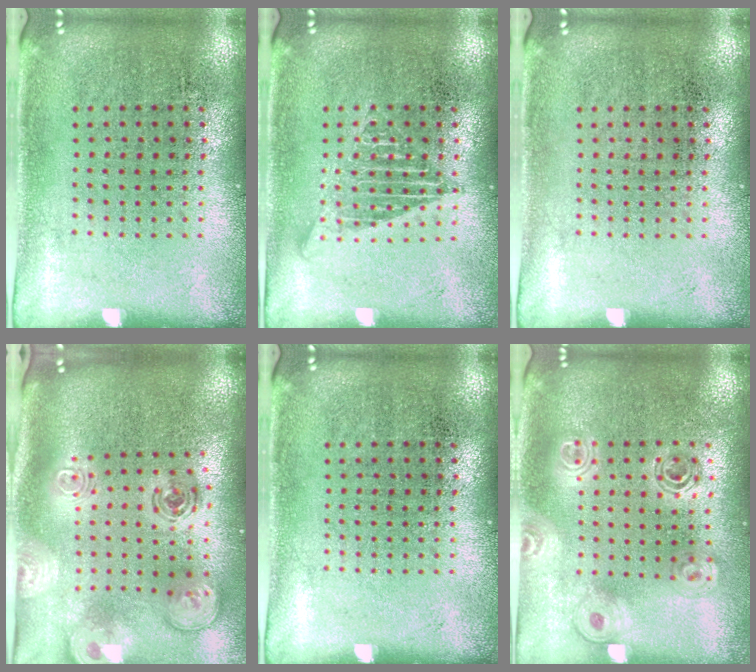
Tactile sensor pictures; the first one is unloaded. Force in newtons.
{"total": 1.9, "press": 1.9, "slide": 0.2}
{"total": 0.0}
{"total": 3.1, "press": 2.1, "slide": 2.3}
{"total": 0.0}
{"total": 1.6, "press": 1.4, "slide": 0.7}